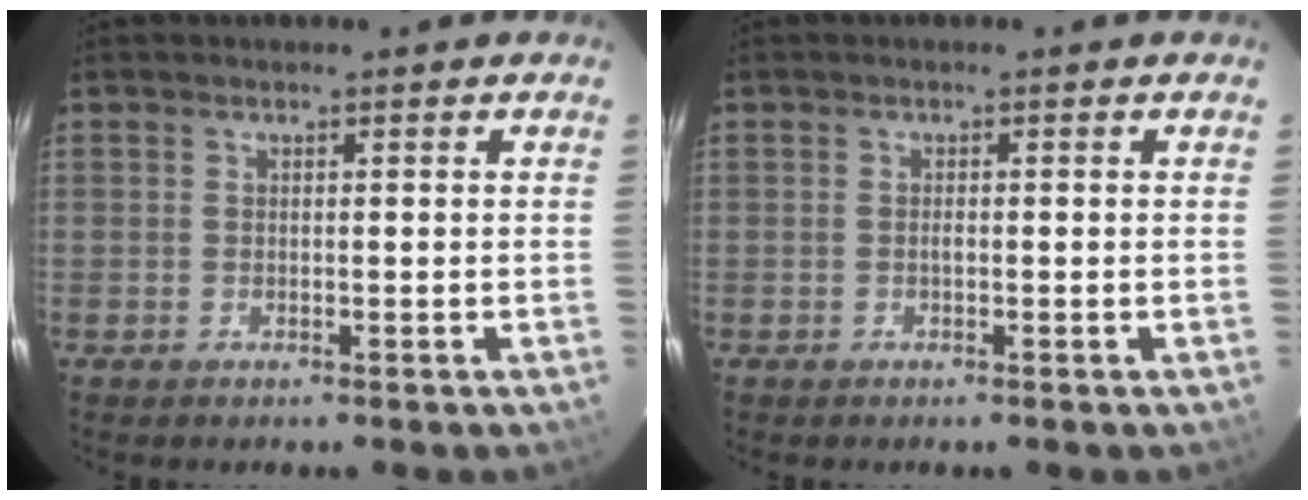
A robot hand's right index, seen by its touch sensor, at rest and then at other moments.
{"total": 0.7, "force": [-0.2, 0.3, 0.6], "torque": [-0.011, 0.001, -0.004]}